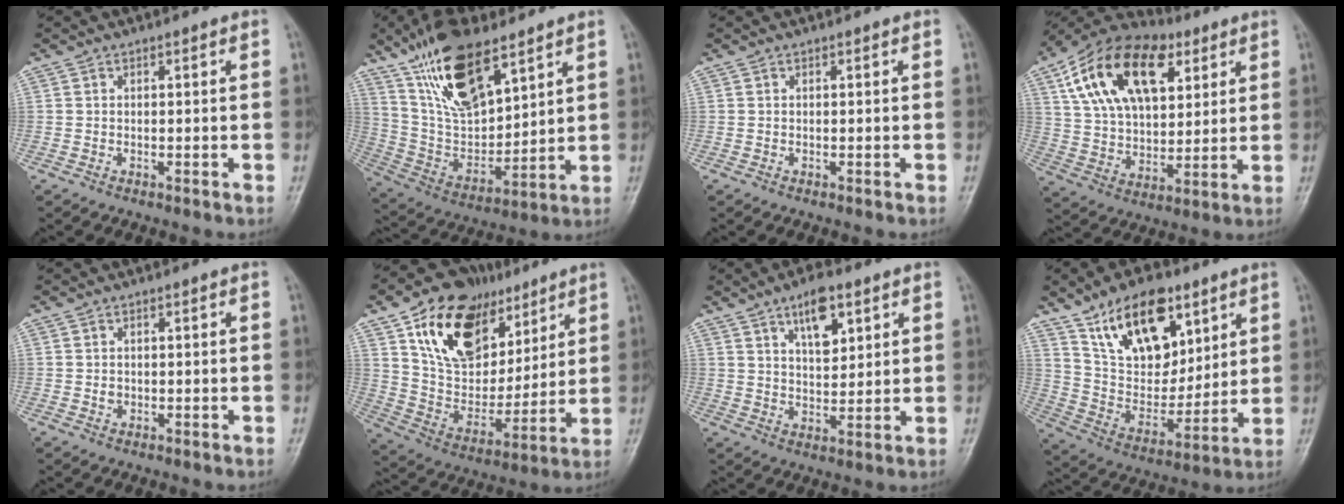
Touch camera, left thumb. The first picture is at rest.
{"total": 18.9, "force": [11.6, 7.9, 12.7], "torque": [-0.203, -0.049, 0.230]}
{"total": 0.0}
{"total": 22.6, "force": [9.4, 13.2, 15.7], "torque": [-0.256, -0.009, 0.162]}
{"total": 1.2, "force": [0.0, 1.0, 0.6], "torque": [-0.006, 0.002, 0.002]}
{"total": 22.4, "force": [11.4, 14.4, 12.9], "torque": [-0.176, -0.030, 0.205]}
{"total": 8.5, "force": [4.4, 3.9, 6.1], "torque": [-0.080, -0.025, 0.073]}
{"total": 19.4, "force": [10.7, 10.9, 12.0], "torque": [-0.147, -0.047, 0.198]}